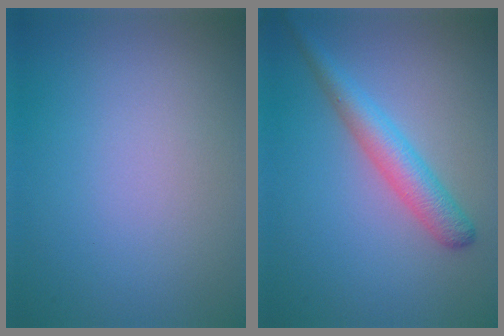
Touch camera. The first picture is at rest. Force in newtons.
{"total": 2.8, "press": 2.8, "slide": 0.2}